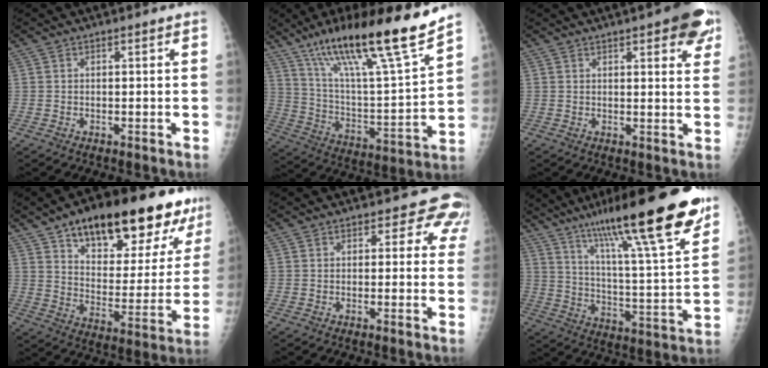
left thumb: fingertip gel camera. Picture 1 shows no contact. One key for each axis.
{"total": 23.8, "fx": 16.9, "fy": 2.1, "fz": 16.7, "tx": -0.256, "ty": -0.066, "tz": 0.294}
{"total": 9.6, "fx": 5.1, "fy": 3.0, "fz": 7.6, "tx": -0.065, "ty": -0.015, "tz": 0.057}
{"total": 25.9, "fx": 16.0, "fy": 10.4, "fz": 17.5, "tx": -0.211, "ty": -0.040, "tz": 0.240}
{"total": 5.0, "fx": 2.7, "fy": 3.5, "fz": 2.2, "tx": 0.015, "ty": -0.008, "tz": 0.008}
{"total": 25.8, "fx": 16.8, "fy": 3.6, "fz": 19.1, "tx": -0.285, "ty": -0.049, "tz": 0.272}